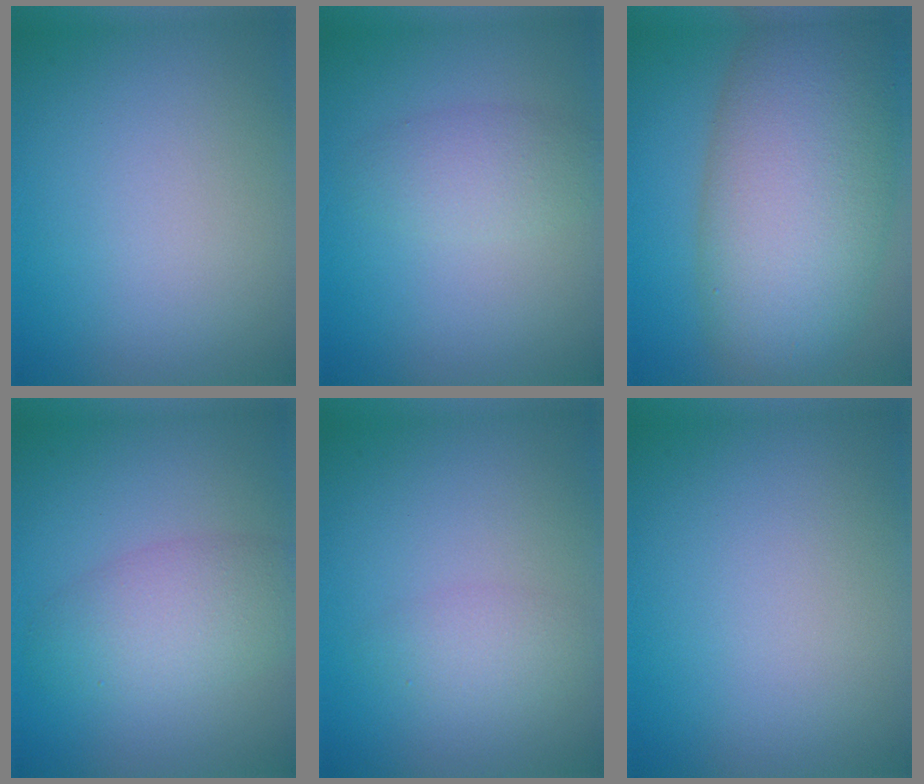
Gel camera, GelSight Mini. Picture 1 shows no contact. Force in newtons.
{"total": 2.6, "press": 2.6, "slide": 0.1}
{"total": 12.3, "press": 12.3, "slide": 0.3}
{"total": 4.2, "press": 4.2, "slide": 0.1}
{"total": 1.9, "press": 1.9, "slide": 0.1}
{"total": 0.0}